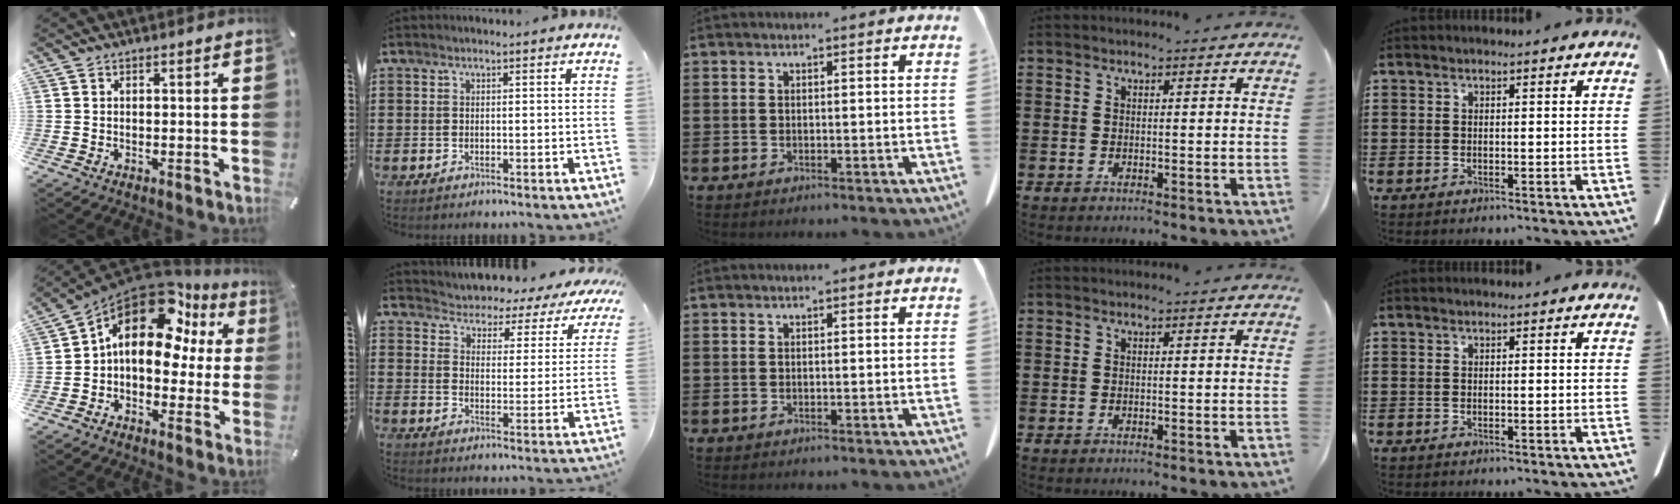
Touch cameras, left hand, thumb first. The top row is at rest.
{"thumb": {"total": 15.8, "force": [7.3, 9.3, 10.5], "torque": [-0.190, -0.051, 0.119]}, "index": {"total": 3.1, "force": [2.9, 0.4, -0.8], "torque": [-0.010, -0.030, 0.040]}}